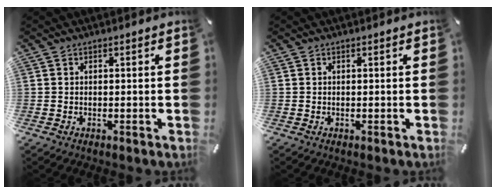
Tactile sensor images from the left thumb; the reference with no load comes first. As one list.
[{"total": 0.0}]